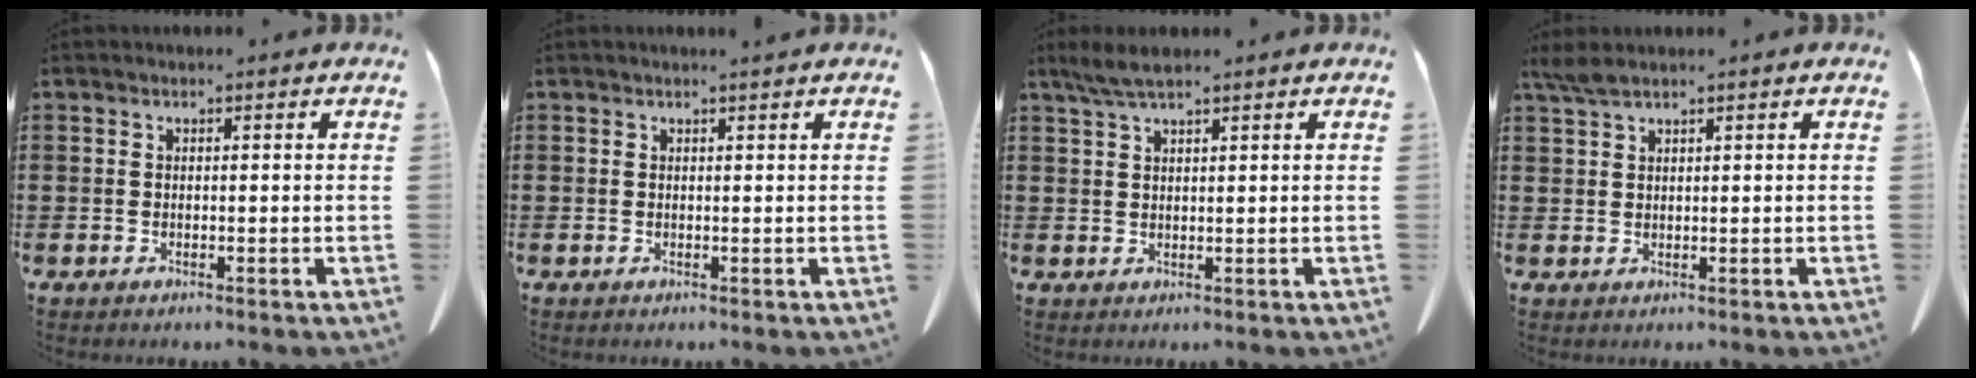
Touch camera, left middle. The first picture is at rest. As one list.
[{"total": 0.5, "force": [0.5, -0.1, 0.2], "torque": [-0.004, -0.002, 0.010]}, {"total": 3.4, "force": [2.4, 0.4, 2.3], "torque": [-0.050, 0.001, 0.047]}, {"total": 2.1, "force": [1.7, 0.4, 1.2], "torque": [-0.028, -0.001, 0.033]}]